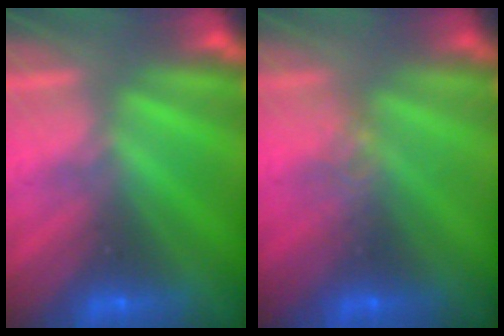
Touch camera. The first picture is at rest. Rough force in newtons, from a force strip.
{"total": 3.9}